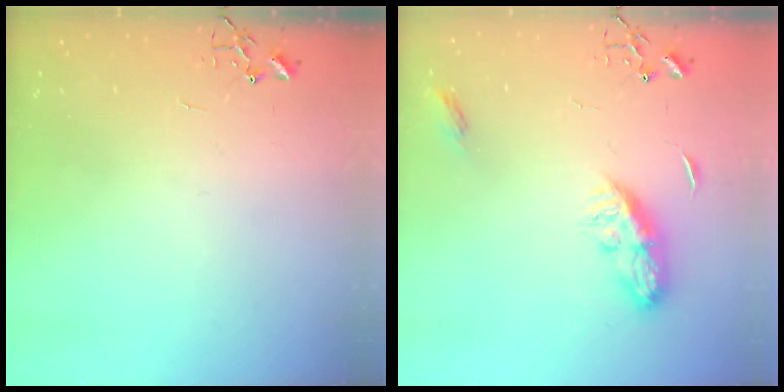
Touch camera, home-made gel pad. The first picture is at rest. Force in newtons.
{"total": 8.8, "press": 8.8, "slide": 0.0}